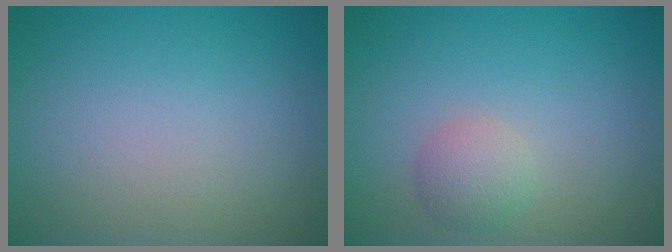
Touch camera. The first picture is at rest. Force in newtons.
{"total": 2.2, "press": 2.2, "slide": 0.1}